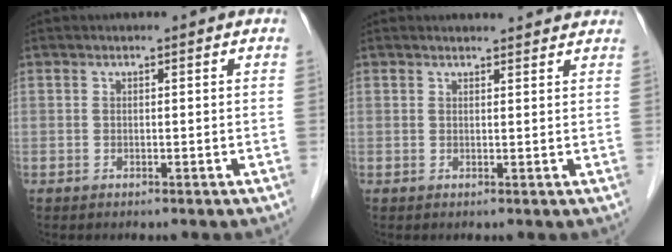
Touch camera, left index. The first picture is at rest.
{"total": 4.9, "force": [4.7, 0.8, 0.9], "torque": [-0.011, 0.008, 0.046]}